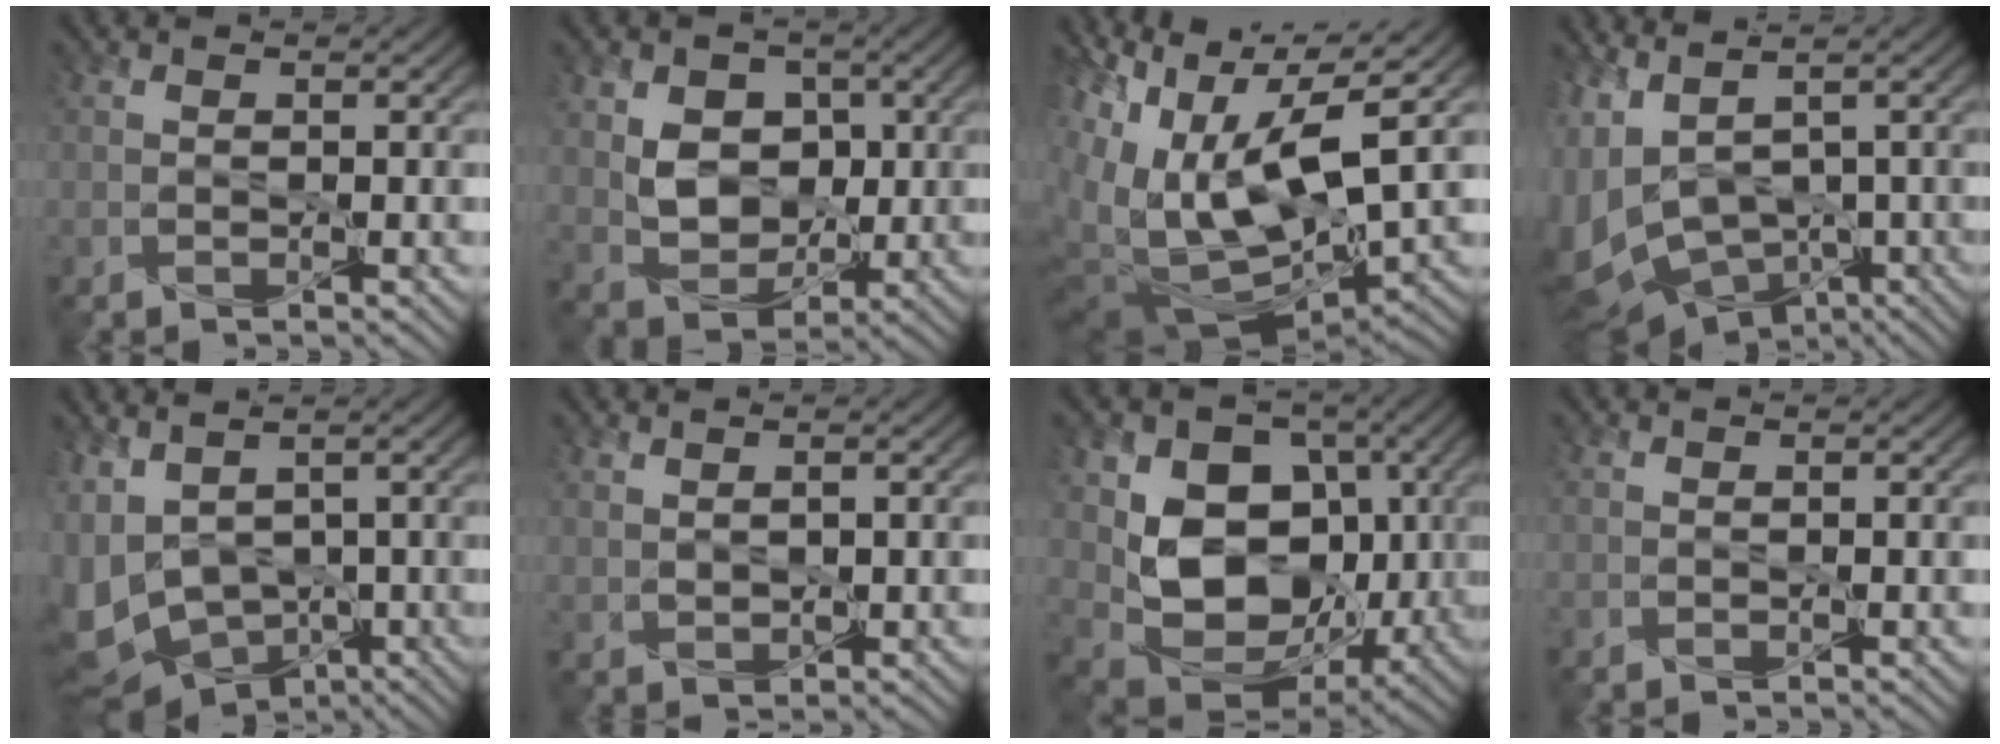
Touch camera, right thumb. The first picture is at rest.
{"total": 6.4, "force": [0.9, 4.9, 4.0], "torque": [-0.089, -0.004, 0.015]}
{"total": 16.9, "force": [0.1, 6.4, 15.7], "torque": [-0.300, -0.001, 0.010]}
{"total": 13.2, "force": [-0.7, 8.7, 9.9], "torque": [-0.261, -0.040, 0.039]}
{"total": 11.5, "force": [0.4, 8.2, 8.1], "torque": [-0.225, -0.028, 0.053]}
{"total": 1.6, "force": [1.0, 0.7, 1.0], "torque": [-0.030, -0.001, 0.029]}
{"total": 12.8, "force": [0.6, 9.7, 8.4], "torque": [-0.157, -0.025, 0.015]}
{"total": 0.0}